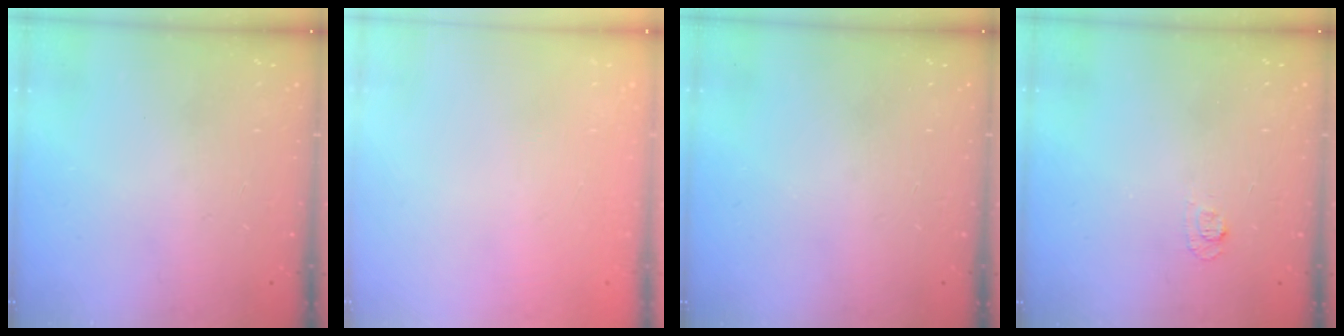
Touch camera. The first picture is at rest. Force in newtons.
{"total": 2.7, "press": 2.6, "slide": 0.8}
{"total": 0.0}
{"total": 4.1, "press": 4.1, "slide": 0.5}